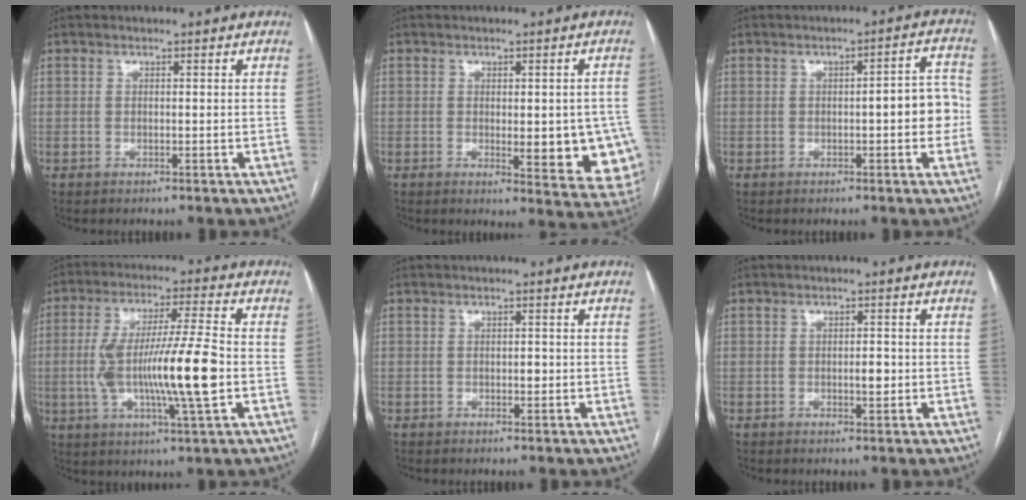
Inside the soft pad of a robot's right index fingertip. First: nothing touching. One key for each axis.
{"total": 11.4, "fx": -2.0, "fy": 3.7, "fz": 10.6, "tx": -0.089, "ty": -0.005, "tz": -0.013}
{"total": 5.5, "fx": -0.8, "fy": 1.4, "fz": 5.3, "tx": -0.057, "ty": 0.019, "tz": -0.013}
{"total": 14.7, "fx": -1.9, "fy": 0.7, "fz": 14.6, "tx": -0.274, "ty": 0.001, "tz": -0.035}
{"total": 1.1, "fx": -0.2, "fy": 0.5, "fz": 0.9, "tx": -0.012, "ty": 0.001, "tz": -0.003}
{"total": 2.2, "fx": -0.4, "fy": 0.7, "fz": 2.0, "tx": -0.032, "ty": 0.001, "tz": -0.004}